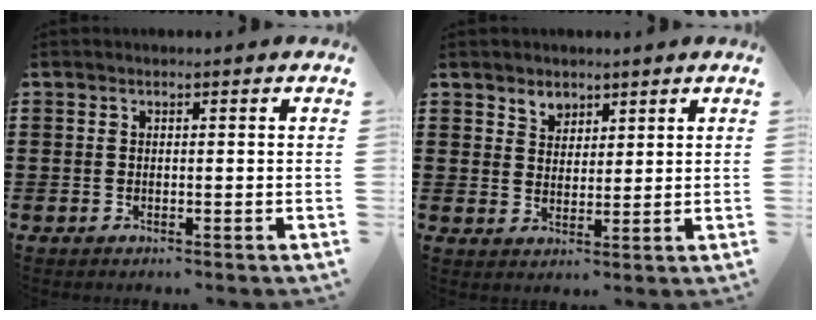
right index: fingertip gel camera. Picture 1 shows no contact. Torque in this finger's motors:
{"motor_torque": [0.00, 0.00, 0.01, 0.03]}